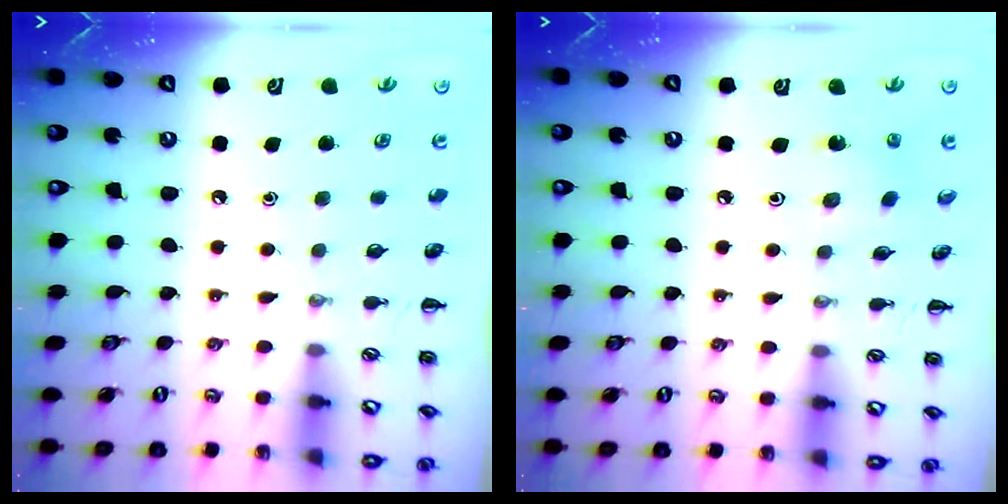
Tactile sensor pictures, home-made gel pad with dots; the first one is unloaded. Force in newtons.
{"total": 1.6, "press": 1.4, "slide": 0.6}